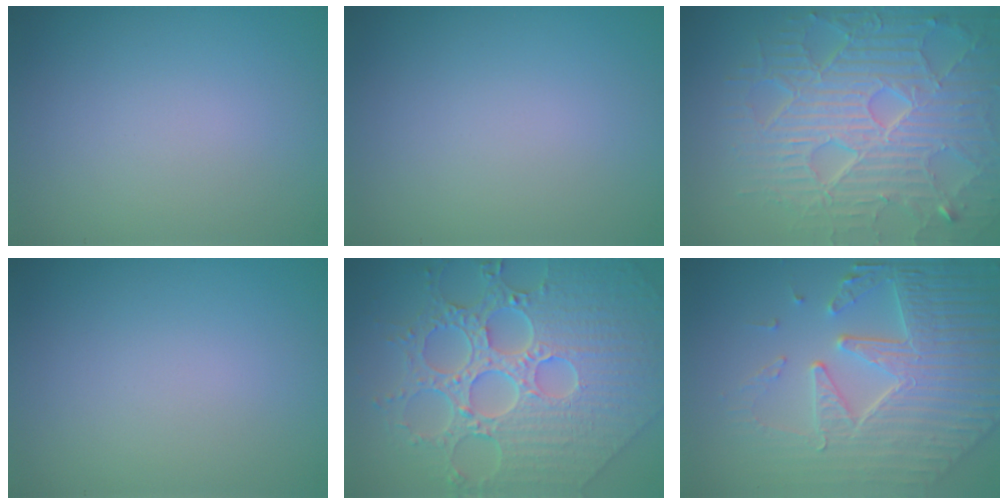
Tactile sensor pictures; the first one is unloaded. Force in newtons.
{"total": 0.0}
{"total": 9.0, "press": 6.4, "slide": 6.3}
{"total": 0.0}
{"total": 9.8, "press": 7.2, "slide": 6.7}
{"total": 8.1, "press": 6.0, "slide": 5.5}